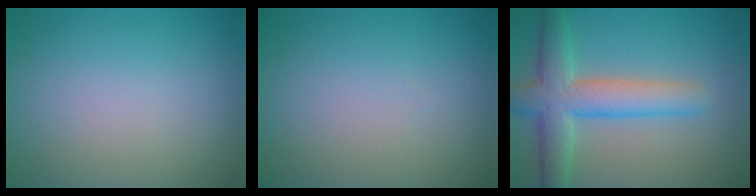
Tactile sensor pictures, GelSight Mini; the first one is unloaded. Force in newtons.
{"total": 0.0}
{"total": 6.3, "press": 6.3, "slide": 0.2}